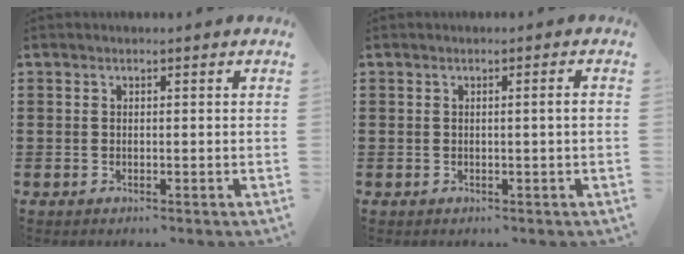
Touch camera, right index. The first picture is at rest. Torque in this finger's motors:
{"motor_torque": [0.31, -0.23, 0.01, 0.04]}